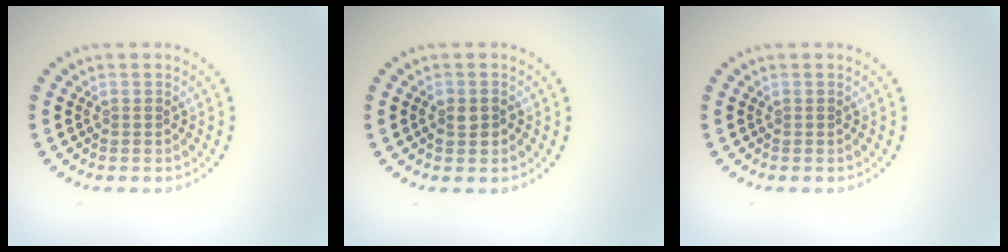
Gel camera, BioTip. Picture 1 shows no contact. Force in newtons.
{"total": 1.6, "press": 1.5, "slide": 0.5}
{"total": 0.0}